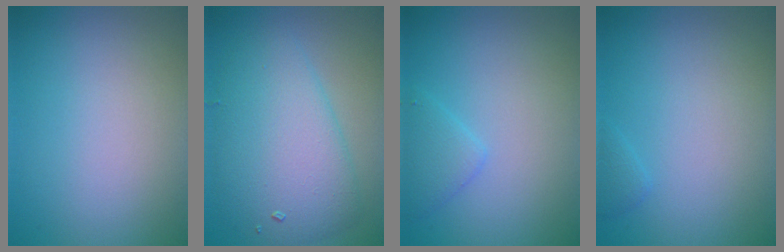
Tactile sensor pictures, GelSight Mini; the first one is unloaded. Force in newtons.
{"total": 7.1, "press": 7.1, "slide": 0.1}
{"total": 1.7, "press": 1.7, "slide": 0.1}
{"total": 0.7, "press": 0.7, "slide": 0.1}